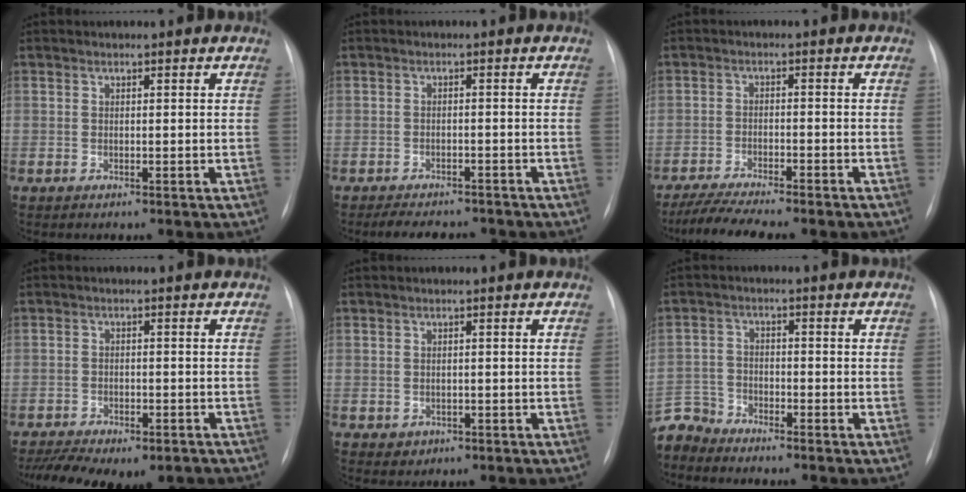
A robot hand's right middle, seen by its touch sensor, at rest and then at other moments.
{"total": 7.6, "force": [-6.6, 2.5, 2.7], "torque": [-0.039, 0.000, -0.088]}
{"total": 9.7, "force": [-8.3, 0.9, 4.9], "torque": [-0.080, -0.012, -0.128]}
{"total": 14.6, "force": [-10.8, 6.3, 7.5], "torque": [-0.164, -0.004, -0.143]}
{"total": 1.6, "force": [-0.7, 1.4, 0.3], "torque": [-0.003, 0.004, -0.004]}
{"total": 5.3, "force": [-5.1, 1.0, -0.9], "torque": [0.023, -0.002, -0.104]}